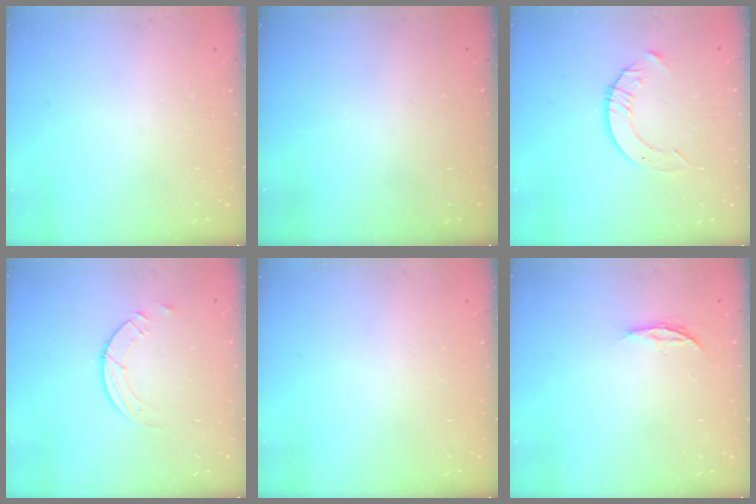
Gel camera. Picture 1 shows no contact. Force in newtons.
{"total": 0.0}
{"total": 4.7, "press": 4.6, "slide": 0.6}
{"total": 6.0, "press": 6.0, "slide": 0.6}
{"total": 0.0}
{"total": 3.8, "press": 3.8, "slide": 0.3}